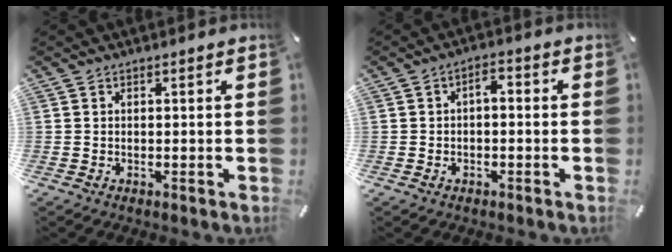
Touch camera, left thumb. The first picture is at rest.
{"total": 3.1, "force": [-1.1, 1.6, 2.4], "torque": [-0.035, 0.011, -0.026]}